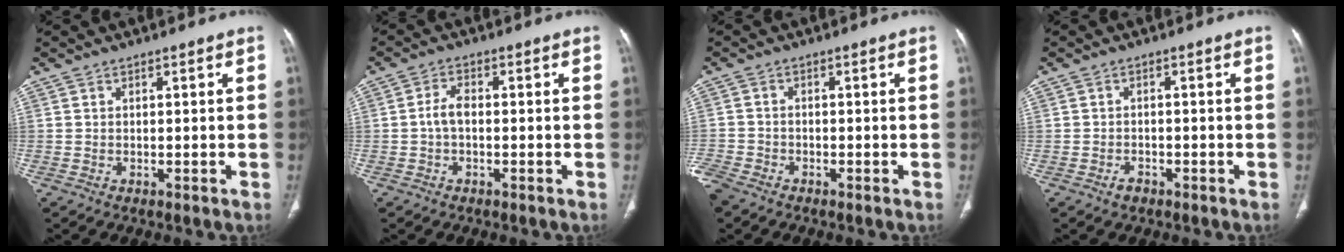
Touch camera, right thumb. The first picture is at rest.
{"total": 3.0, "force": [-0.5, 1.6, 2.5], "torque": [-0.051, 0.010, -0.014]}
{"total": 5.1, "force": [-3.9, 2.7, 1.9], "torque": [-0.053, 0.001, -0.081]}
{"total": 1.6, "force": [-1.1, 0.9, 0.7], "torque": [-0.014, 0.007, -0.017]}